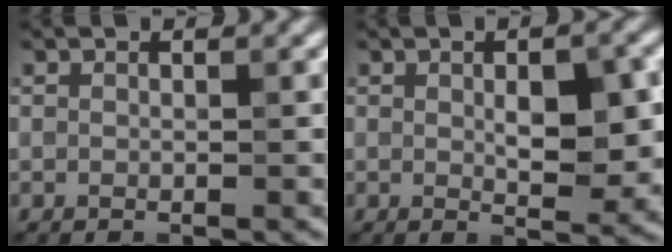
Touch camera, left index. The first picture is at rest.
{"total": 4.6, "force": [0.5, 1.8, 4.2], "torque": [-0.064, -0.001, 0.011]}